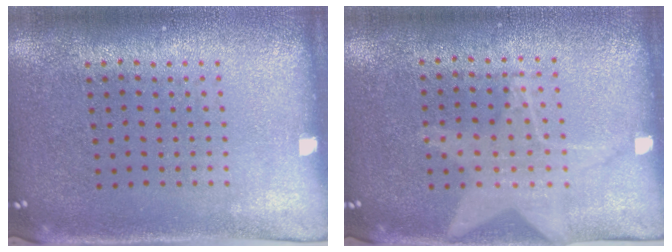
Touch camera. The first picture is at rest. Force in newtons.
{"total": 1.1, "press": 1.0, "slide": 0.4}